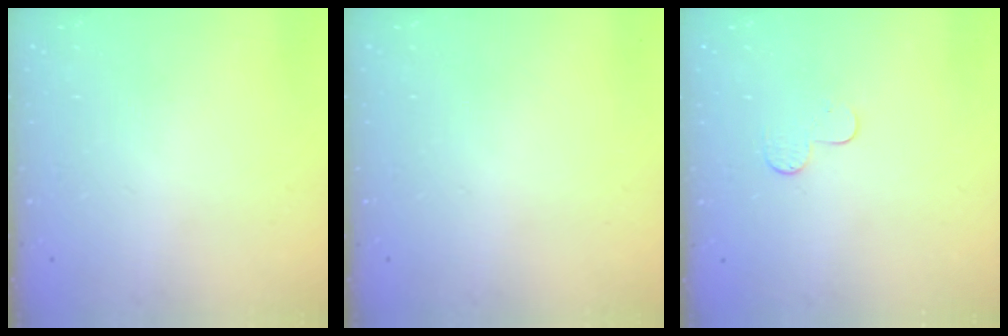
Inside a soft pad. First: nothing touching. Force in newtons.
{"total": 0.0}
{"total": 5.3, "press": 5.3, "slide": 0.5}